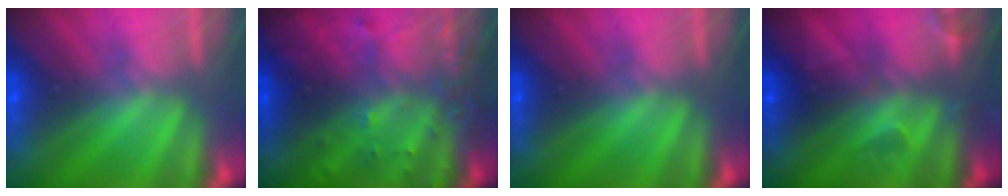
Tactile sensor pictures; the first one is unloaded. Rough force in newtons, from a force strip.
{"total": 7.5}
{"total": 0.0}
{"total": 2.4}